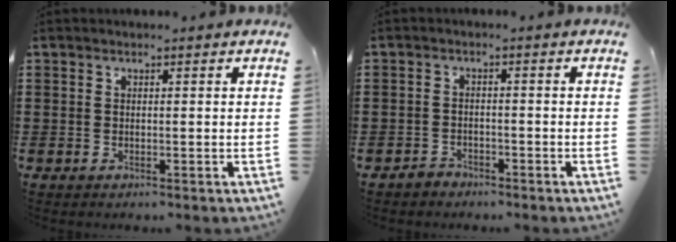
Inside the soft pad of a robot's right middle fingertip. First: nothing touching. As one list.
[{"total": 2.0, "force": [-1.9, 0.7, -0.1], "torque": [-0.005, 0.000, -0.041]}]